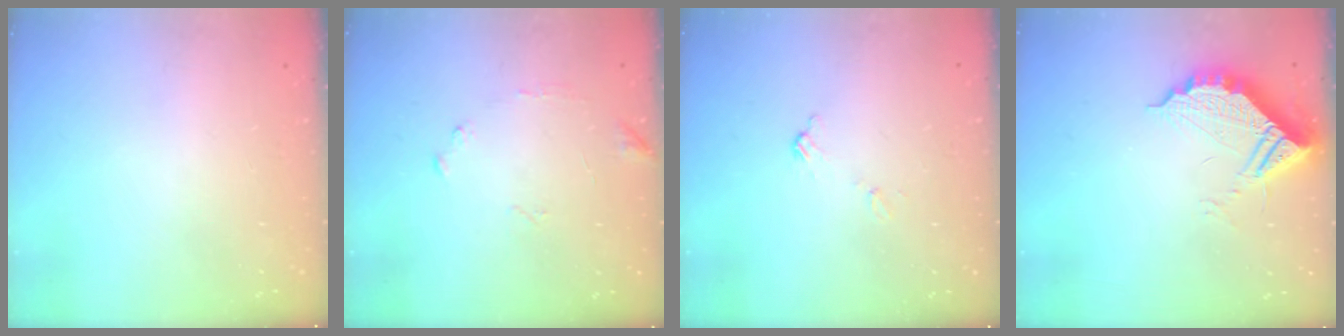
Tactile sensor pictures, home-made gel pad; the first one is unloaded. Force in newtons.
{"total": 8.4, "press": 8.3, "slide": 0.5}
{"total": 5.2, "press": 5.1, "slide": 0.4}
{"total": 11.1, "press": 11.1, "slide": 1.0}